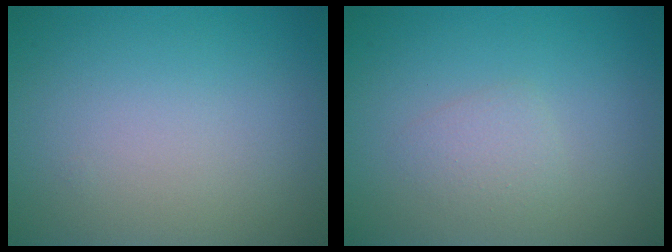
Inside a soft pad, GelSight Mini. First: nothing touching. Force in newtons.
{"total": 1.4, "press": 1.4, "slide": 0.1}